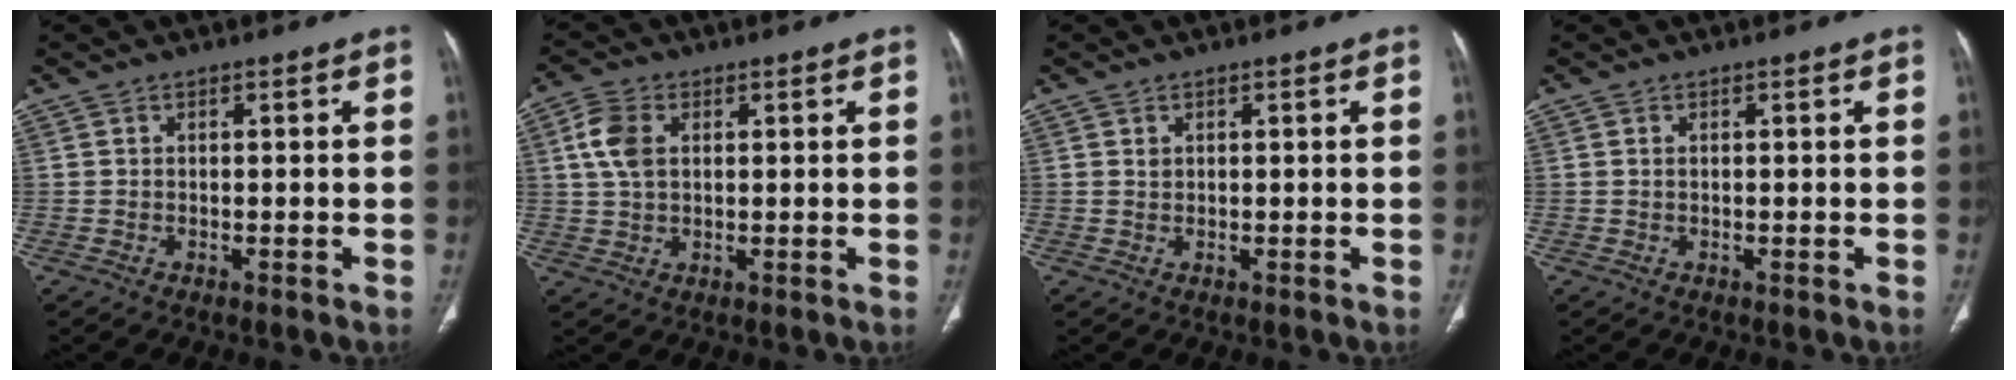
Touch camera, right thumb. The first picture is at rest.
{"total": 6.4, "force": [1.6, 4.2, 4.6], "torque": [-0.096, 0.006, 0.031]}
{"total": 0.8, "force": [0.4, 0.6, 0.4], "torque": [-0.003, -0.002, 0.009]}
{"total": 0.0}